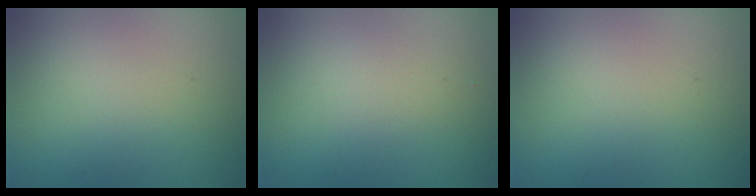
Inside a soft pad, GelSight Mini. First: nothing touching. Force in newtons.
{"total": 1.2, "press": 1.2, "slide": 0.0}
{"total": 0.0}